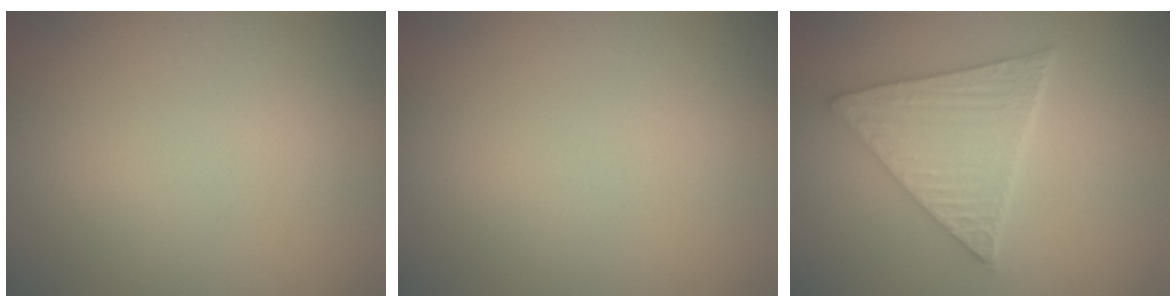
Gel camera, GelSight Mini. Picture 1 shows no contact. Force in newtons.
{"total": 0.0}
{"total": 5.6, "press": 4.5, "slide": 3.3}